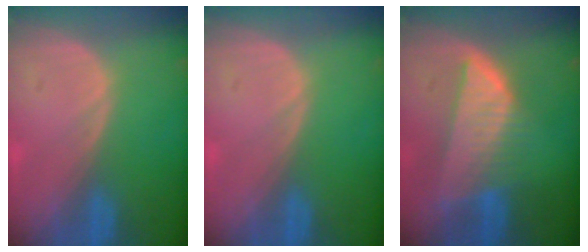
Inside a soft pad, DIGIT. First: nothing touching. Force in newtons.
{"total": 0.0}
{"total": 8.2, "press": 7.3, "slide": 3.8}